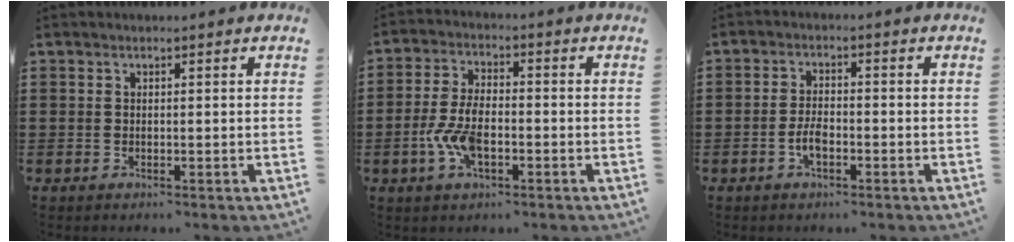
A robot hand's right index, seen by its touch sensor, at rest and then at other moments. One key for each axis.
{"total": 6.8, "fx": -2.0, "fy": 3.2, "fz": 5.6, "tx": -0.136, "ty": -0.004, "tz": -0.045}
{"total": 3.3, "fx": -1.3, "fy": 1.5, "fz": 2.6, "tx": -0.062, "ty": 0.000, "tz": -0.028}